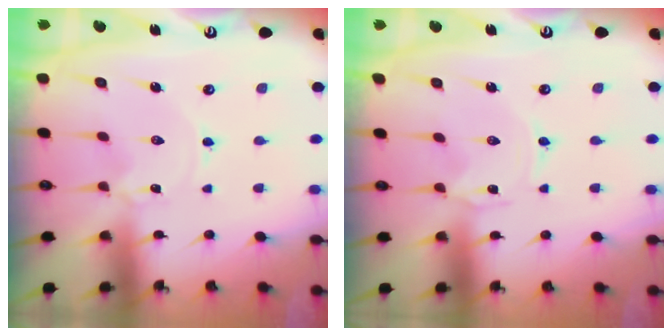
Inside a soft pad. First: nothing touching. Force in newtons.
{"total": 0.0}